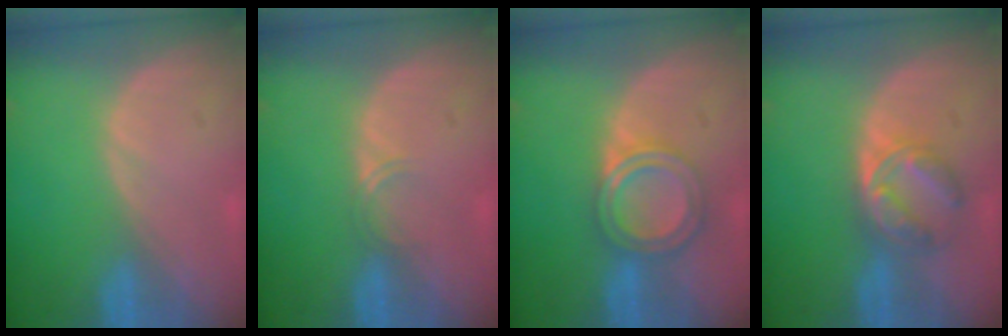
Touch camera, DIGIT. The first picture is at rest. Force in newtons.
{"total": 1.4, "press": 1.1, "slide": 0.9}
{"total": 5.9, "press": 5.4, "slide": 2.5}
{"total": 5.9, "press": 5.6, "slide": 1.9}